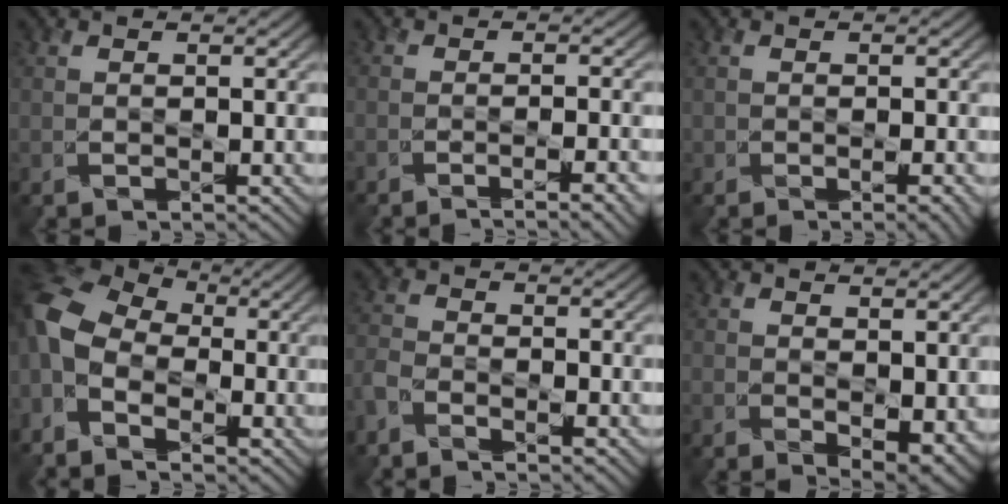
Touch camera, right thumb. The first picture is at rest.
{"total": 4.7, "force": [-3.1, 0.7, 3.6], "torque": [-0.047, 0.013, -0.052]}
{"total": 1.8, "force": [-1.0, 0.7, 1.4], "torque": [-0.020, -0.003, -0.008]}
{"total": 11.2, "force": [-3.0, 7.7, 7.5], "torque": [-0.200, -0.021, -0.057]}
{"total": 3.6, "force": [-2.7, 1.5, 1.8], "torque": [-0.043, -0.007, -0.067]}
{"total": 3.5, "force": [0.5, 2.0, 2.9], "torque": [-0.050, -0.017, 0.018]}